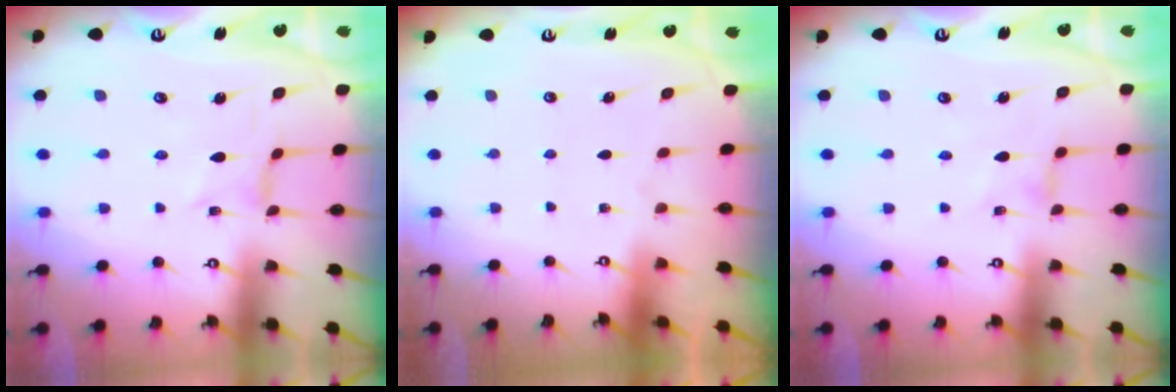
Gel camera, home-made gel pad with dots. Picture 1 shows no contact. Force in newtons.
{"total": 0.0}
{"total": 0.0}